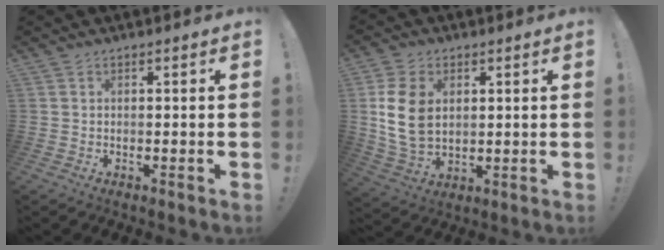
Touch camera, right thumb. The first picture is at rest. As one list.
[{"total": 13.1, "force": [2.6, 9.2, 9.0], "torque": [-0.181, -0.005, 0.049]}]